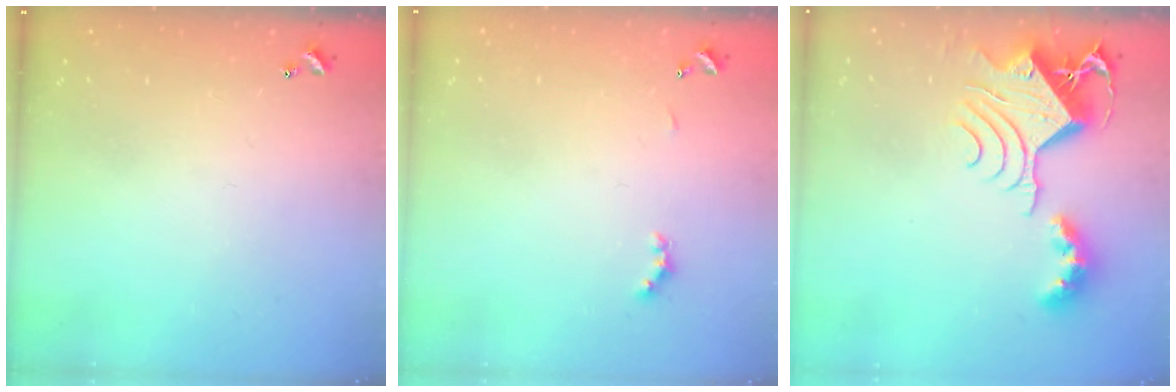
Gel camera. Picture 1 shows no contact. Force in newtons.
{"total": 2.6, "press": 2.5, "slide": 0.6}
{"total": 11.4, "press": 11.3, "slide": 1.5}